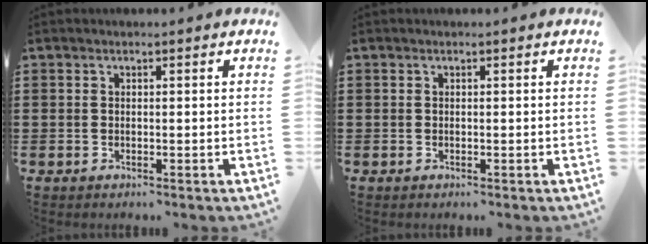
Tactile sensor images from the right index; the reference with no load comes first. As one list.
[{"total": 0.0}]